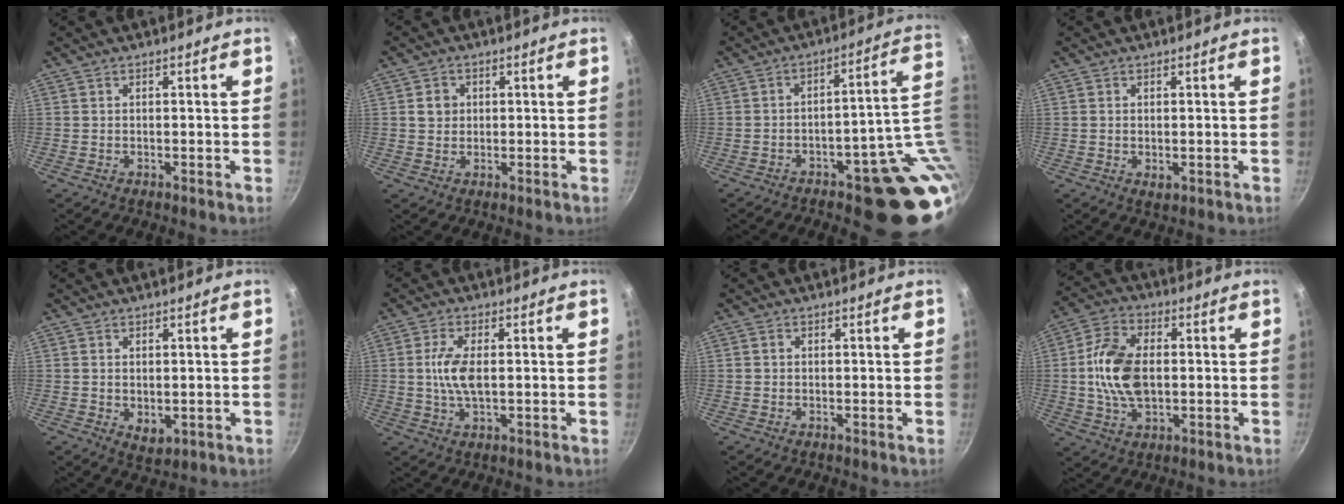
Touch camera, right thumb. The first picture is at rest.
{"total": 3.0, "force": [0.5, 2.8, 1.1], "torque": [-0.003, 0.004, 0.005]}
{"total": 15.8, "force": [-2.3, 7.7, 13.6], "torque": [-0.084, 0.031, -0.020]}
{"total": 1.7, "force": [-0.2, 1.0, 1.4], "torque": [-0.021, -0.005, -0.002]}
{"total": 3.7, "force": [-0.2, 2.5, 2.8], "torque": [-0.042, -0.013, 0.001]}
{"total": 6.4, "force": [0.3, 2.7, 5.8], "torque": [-0.123, 0.002, 0.004]}
{"total": 0.8, "force": [0.0, 0.7, 0.3], "torque": [-0.004, 0.005, -0.002]}
{"total": 12.5, "force": [0.1, 7.6, 9.9], "torque": [-0.179, 0.016, -0.007]}